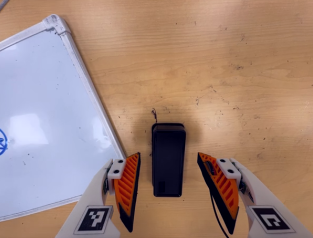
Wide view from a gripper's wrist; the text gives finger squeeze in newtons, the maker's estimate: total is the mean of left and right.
{"total": 0.0}